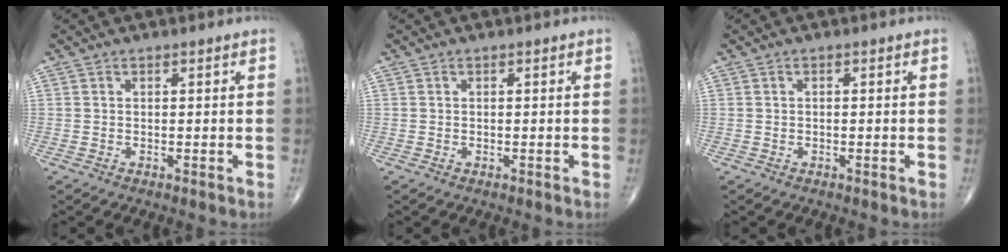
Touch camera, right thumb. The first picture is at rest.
{"total": 0.0}
{"total": 0.0}